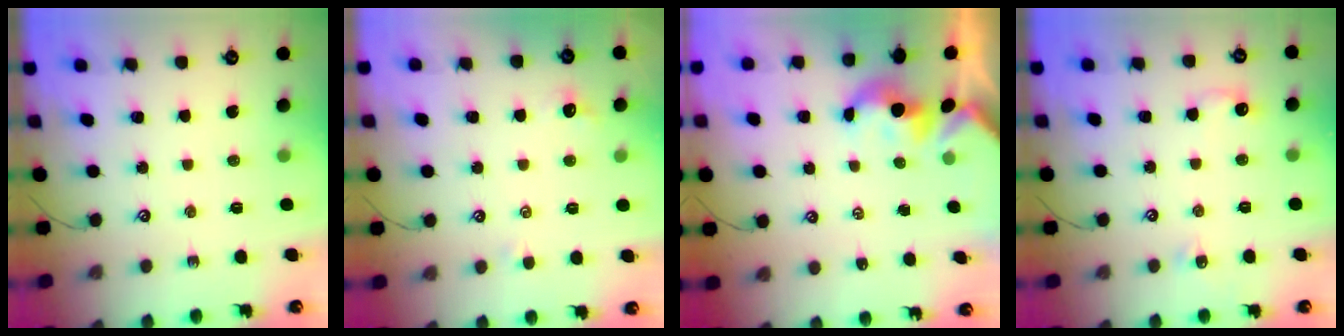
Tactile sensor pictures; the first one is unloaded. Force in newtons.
{"total": 0.6, "press": 0.1, "slide": 0.6}
{"total": 1.7, "press": 1.7, "slide": 0.2}
{"total": 5.4, "press": 5.3, "slide": 0.6}